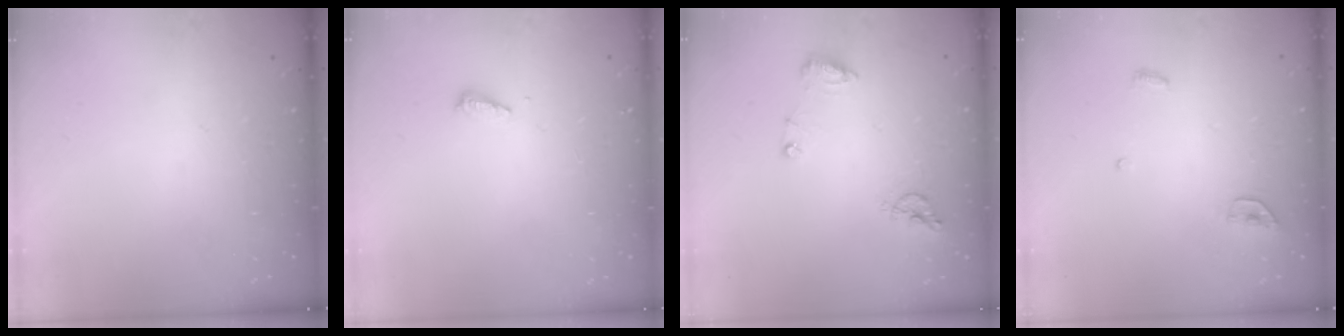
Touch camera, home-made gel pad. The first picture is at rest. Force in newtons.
{"total": 4.4, "press": 4.4, "slide": 0.4}
{"total": 9.6, "press": 9.6, "slide": 1.1}
{"total": 4.6, "press": 4.6, "slide": 0.4}